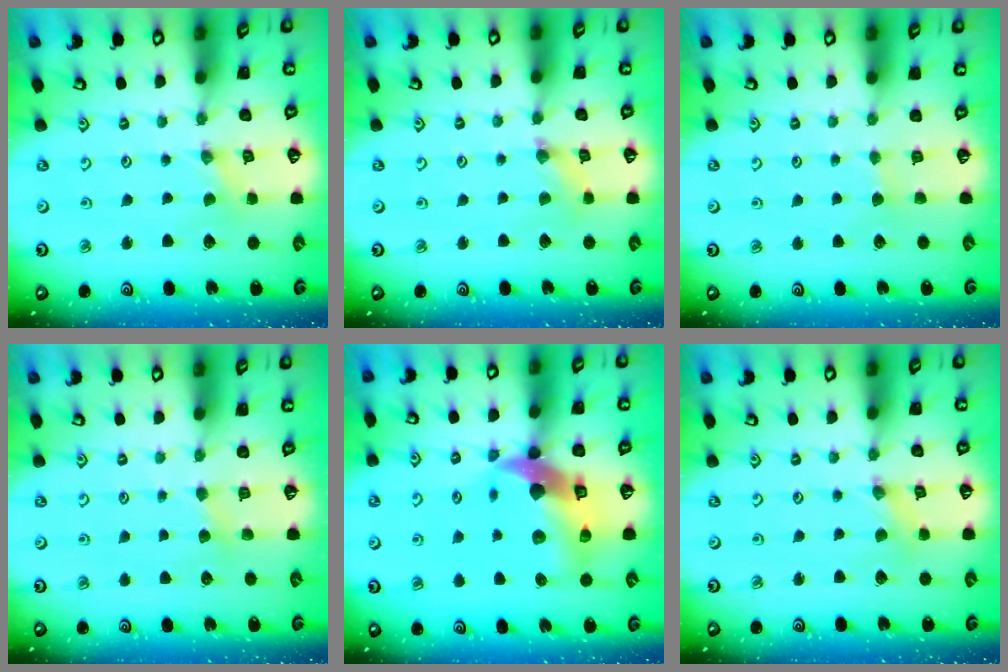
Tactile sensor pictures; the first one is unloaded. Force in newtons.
{"total": 1.3, "press": 1.3, "slide": 0.3}
{"total": 2.2, "press": 2.2, "slide": 0.2}
{"total": 2.9, "press": 2.9, "slide": 0.4}
{"total": 14.1, "press": 14.0, "slide": 2.1}
{"total": 2.5, "press": 2.5, "slide": 0.3}